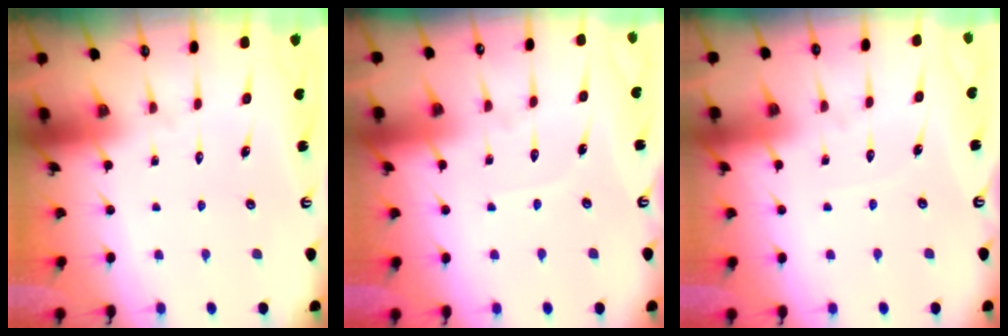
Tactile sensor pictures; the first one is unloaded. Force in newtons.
{"total": 3.7, "press": 3.7, "slide": 0.4}
{"total": 2.0, "press": 2.0, "slide": 0.3}